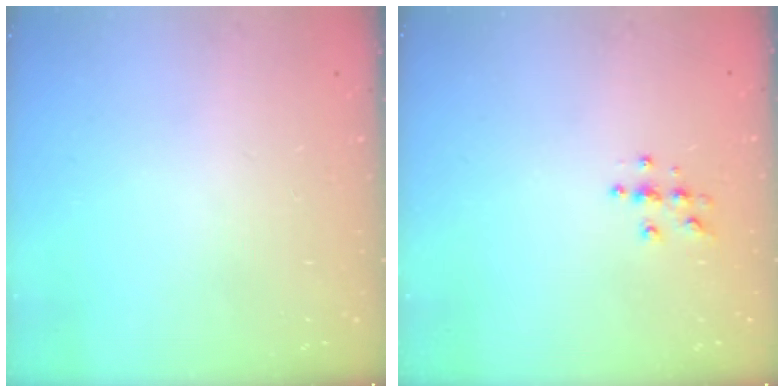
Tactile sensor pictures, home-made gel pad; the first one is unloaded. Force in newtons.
{"total": 4.0, "press": 3.9, "slide": 0.4}